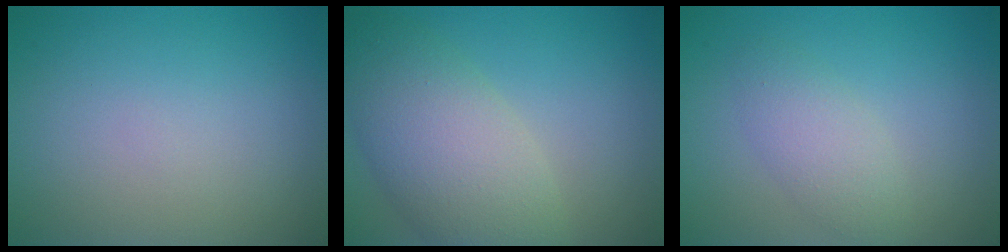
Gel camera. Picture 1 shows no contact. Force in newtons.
{"total": 6.9, "press": 6.9, "slide": 0.4}
{"total": 2.7, "press": 2.6, "slide": 0.1}